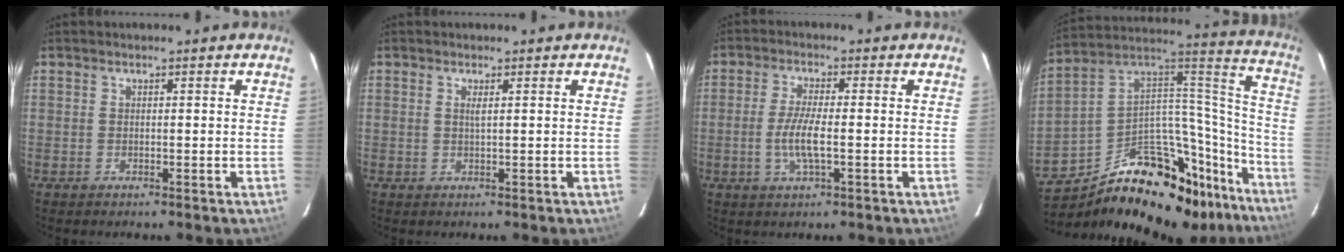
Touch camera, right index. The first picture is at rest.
{"total": 0.9, "force": [0.3, 0.0, 0.9], "torque": [-0.018, 0.000, 0.006]}
{"total": 5.8, "force": [-1.3, 1.0, 5.5], "torque": [-0.110, -0.006, -0.026]}
{"total": 32.2, "force": [-21.2, 16.2, 18.0], "torque": [-0.261, 0.066, -0.294]}